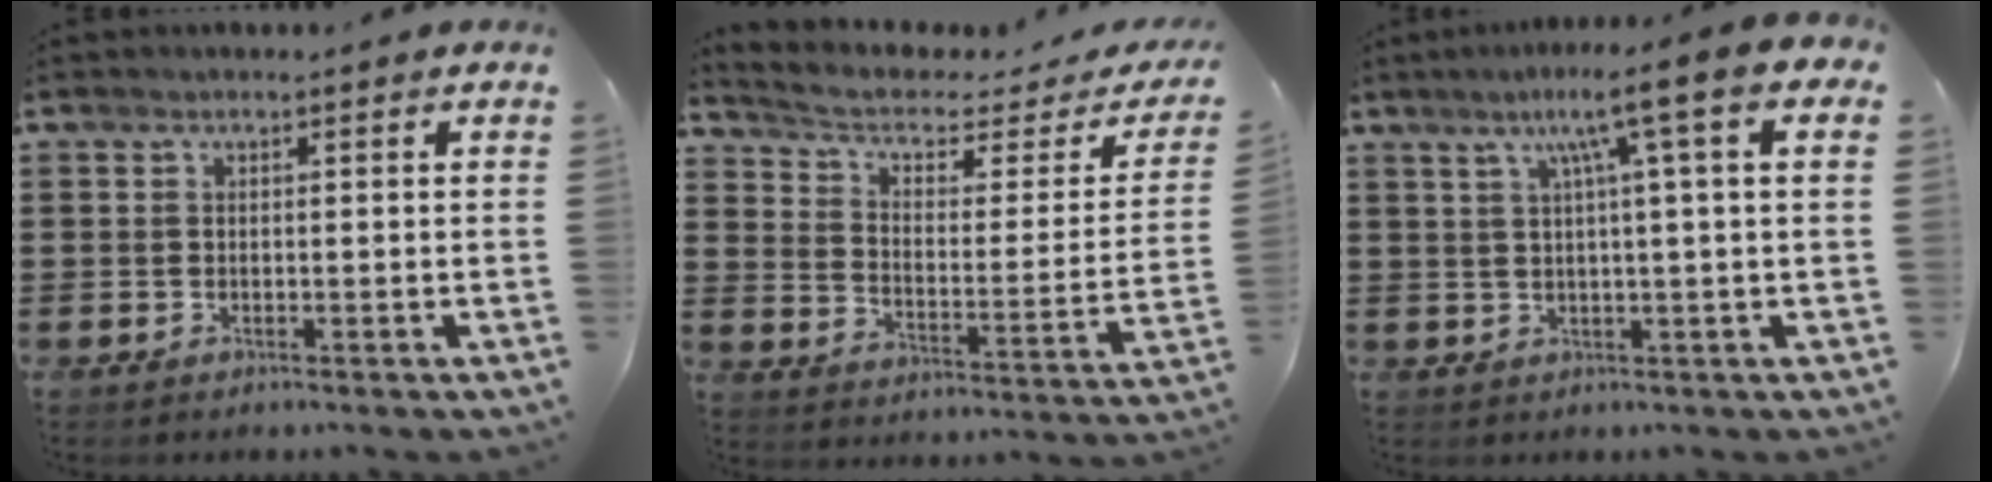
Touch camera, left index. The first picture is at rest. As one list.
[{"total": 4.1, "force": [2.5, 1.8, 2.6], "torque": [-0.067, -0.017, 0.036]}, {"total": 7.9, "force": [2.7, -0.7, 7.4], "torque": [-0.142, -0.005, 0.032]}]